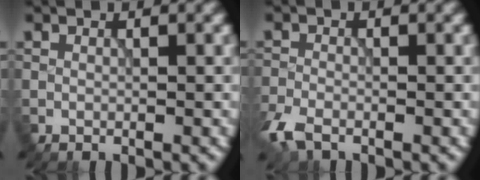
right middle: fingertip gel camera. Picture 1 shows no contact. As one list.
[{"total": 3.3, "force": [-2.2, 1.5, 1.9], "torque": [-0.044, -0.010, -0.054]}]